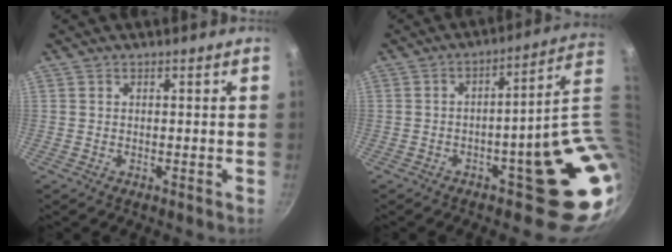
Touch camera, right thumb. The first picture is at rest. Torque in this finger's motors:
{"motor_torque": [3.14, 1.87, 2.03, -0.74, 0.27]}